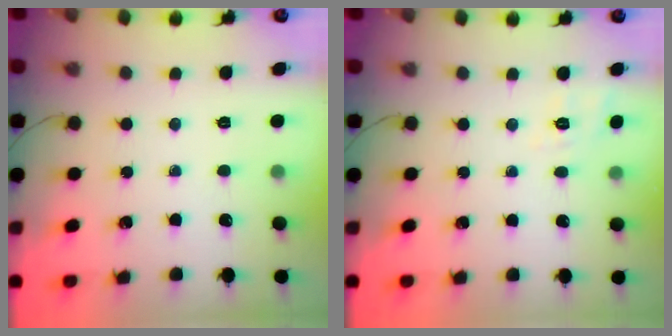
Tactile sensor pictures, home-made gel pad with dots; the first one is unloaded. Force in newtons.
{"total": 3.8, "press": 3.3, "slide": 2.0}